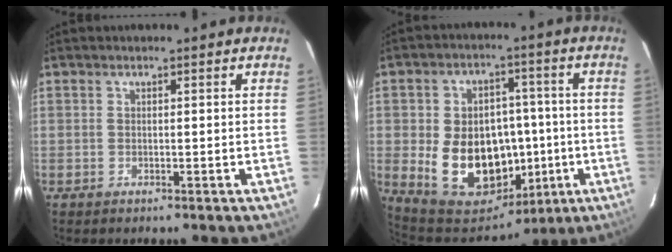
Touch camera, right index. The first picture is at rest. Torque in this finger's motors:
{"motor_torque": [1.22, -0.75, 1.06, 0.20]}